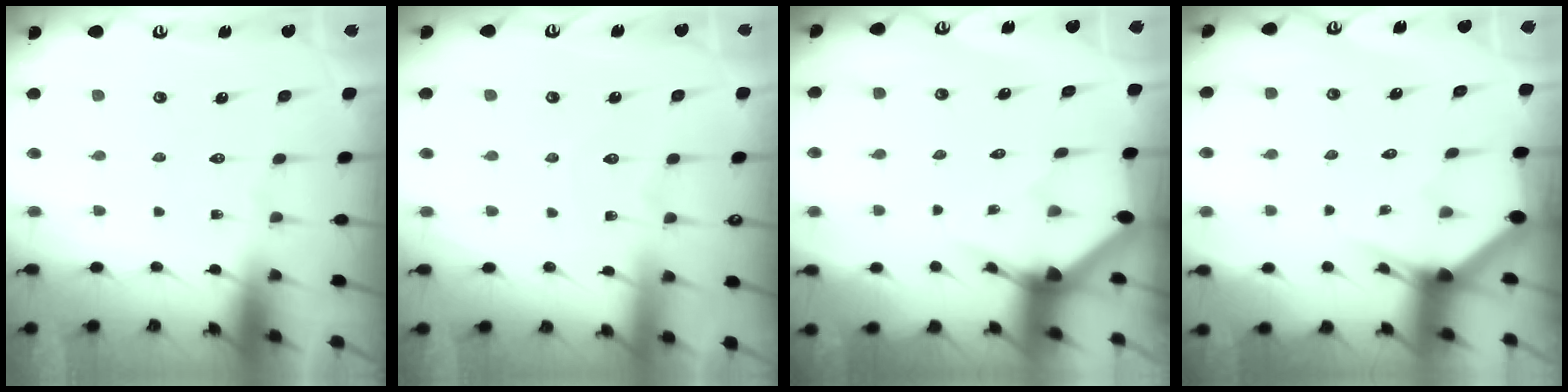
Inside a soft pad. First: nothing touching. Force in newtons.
{"total": 2.7, "press": 2.7, "slide": 0.4}
{"total": 3.5, "press": 3.5, "slide": 0.2}
{"total": 2.7, "press": 2.7, "slide": 0.0}